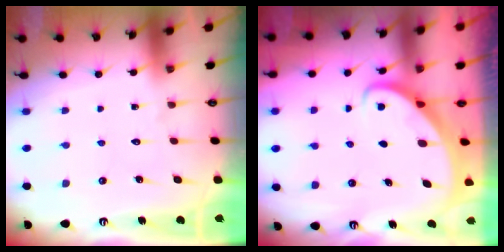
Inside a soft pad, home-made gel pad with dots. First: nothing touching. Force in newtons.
{"total": 2.3, "press": 2.3, "slide": 0.3}